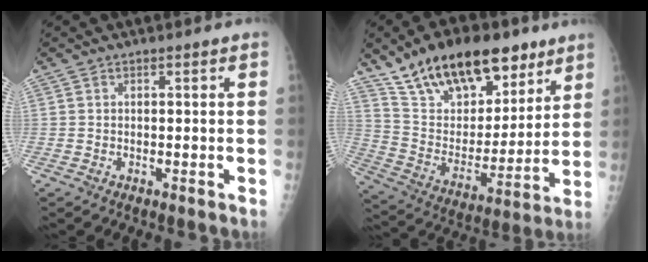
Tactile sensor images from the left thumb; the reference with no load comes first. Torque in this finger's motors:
{"motor_torque": [0.97, 1.01, 1.17, -1.60, 0.22]}